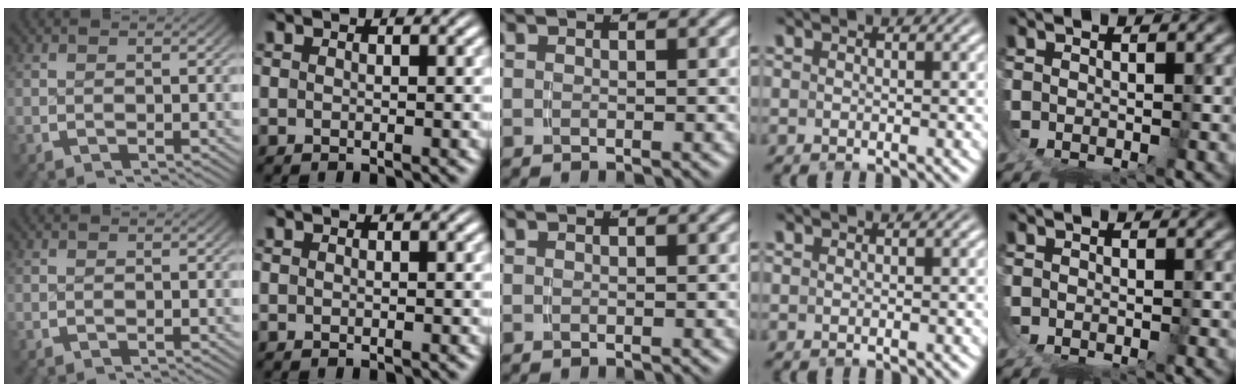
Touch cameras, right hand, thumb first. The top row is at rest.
{}